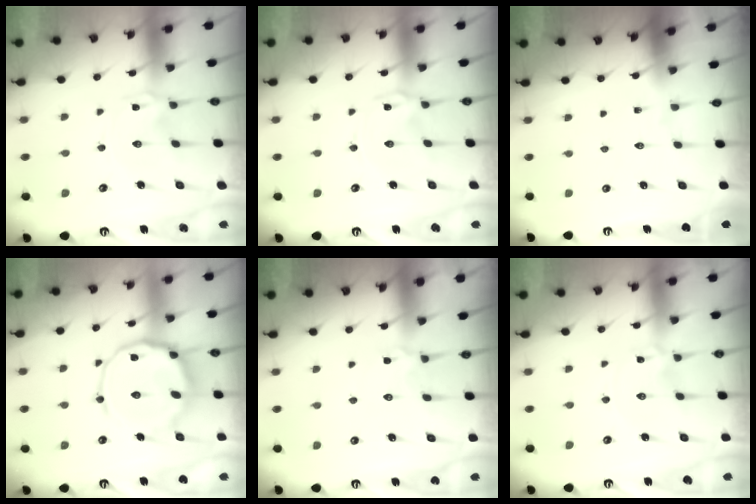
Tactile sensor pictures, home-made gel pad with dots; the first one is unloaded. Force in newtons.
{"total": 1.5, "press": 1.5, "slide": 0.3}
{"total": 0.0}
{"total": 15.8, "press": 15.7, "slide": 1.2}
{"total": 2.8, "press": 2.7, "slide": 0.6}
{"total": 0.0}